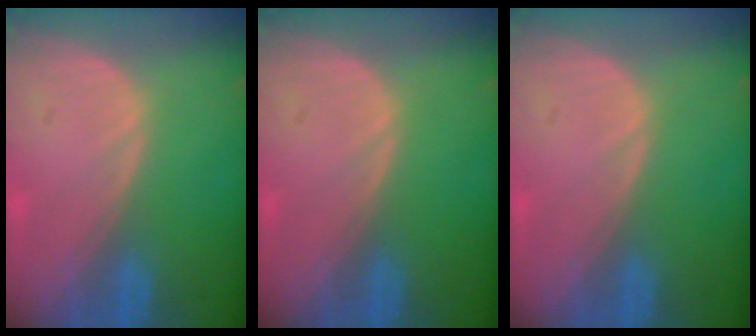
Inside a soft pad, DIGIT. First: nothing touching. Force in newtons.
{"total": 0.0}
{"total": 0.0}